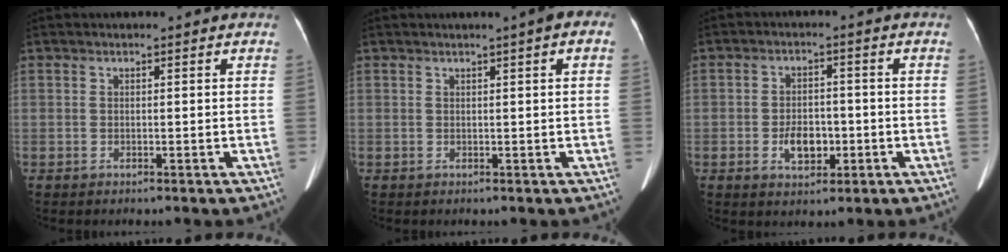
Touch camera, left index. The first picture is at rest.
{"total": 2.5, "force": [0.9, 0.2, 2.3], "torque": [-0.030, 0.012, 0.009]}
{"total": 5.0, "force": [-1.5, 3.0, 3.6], "torque": [-0.065, 0.006, -0.021]}